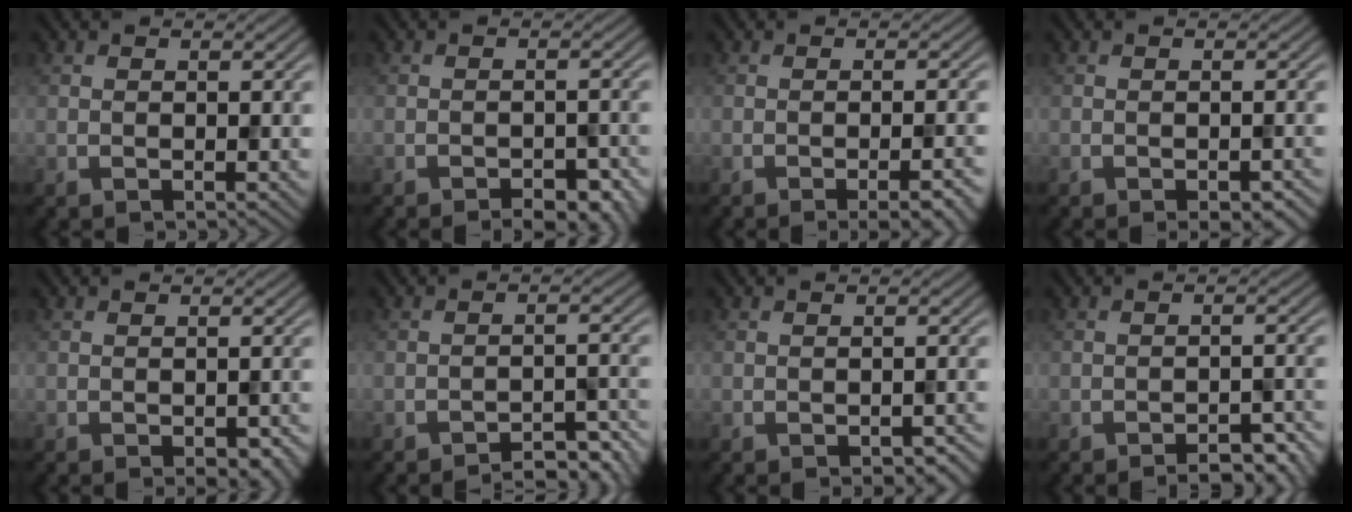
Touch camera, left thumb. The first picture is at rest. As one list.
[{"total": 4.3, "force": [-3.1, 1.5, 2.6], "torque": [-0.039, 0.000, -0.036]}, {"total": 4.9, "force": [-2.7, 1.2, 4.0], "torque": [-0.045, 0.006, -0.031]}, {"total": 2.9, "force": [-2.0, 0.8, 2.0], "torque": [-0.027, -0.003, -0.017]}, {"total": 3.3, "force": [-2.0, 1.3, 2.2], "torque": [-0.030, -0.007, -0.013]}, {"total": 5.5, "force": [-4.9, 0.8, 2.3], "torque": [-0.037, 0.016, -0.065]}, {"total": 2.5, "force": [-1.9, 0.8, 1.4], "torque": [-0.018, -0.002, -0.017]}, {"total": 4.2, "force": [-3.5, 0.8, 2.2], "torque": [-0.036, 0.008, -0.045]}]